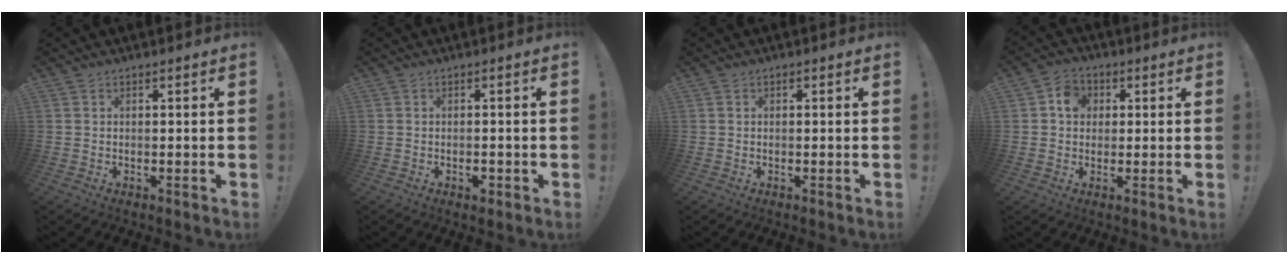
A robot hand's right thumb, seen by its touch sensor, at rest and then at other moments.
{"total": 1.5, "force": [-1.1, 0.7, 0.8], "torque": [-0.009, 0.003, -0.019]}
{"total": 0.5, "force": [-0.3, 0.4, 0.0], "torque": [-0.002, 0.003, -0.005]}
{"total": 6.0, "force": [1.3, 5.0, 3.1], "torque": [-0.035, 0.004, 0.022]}